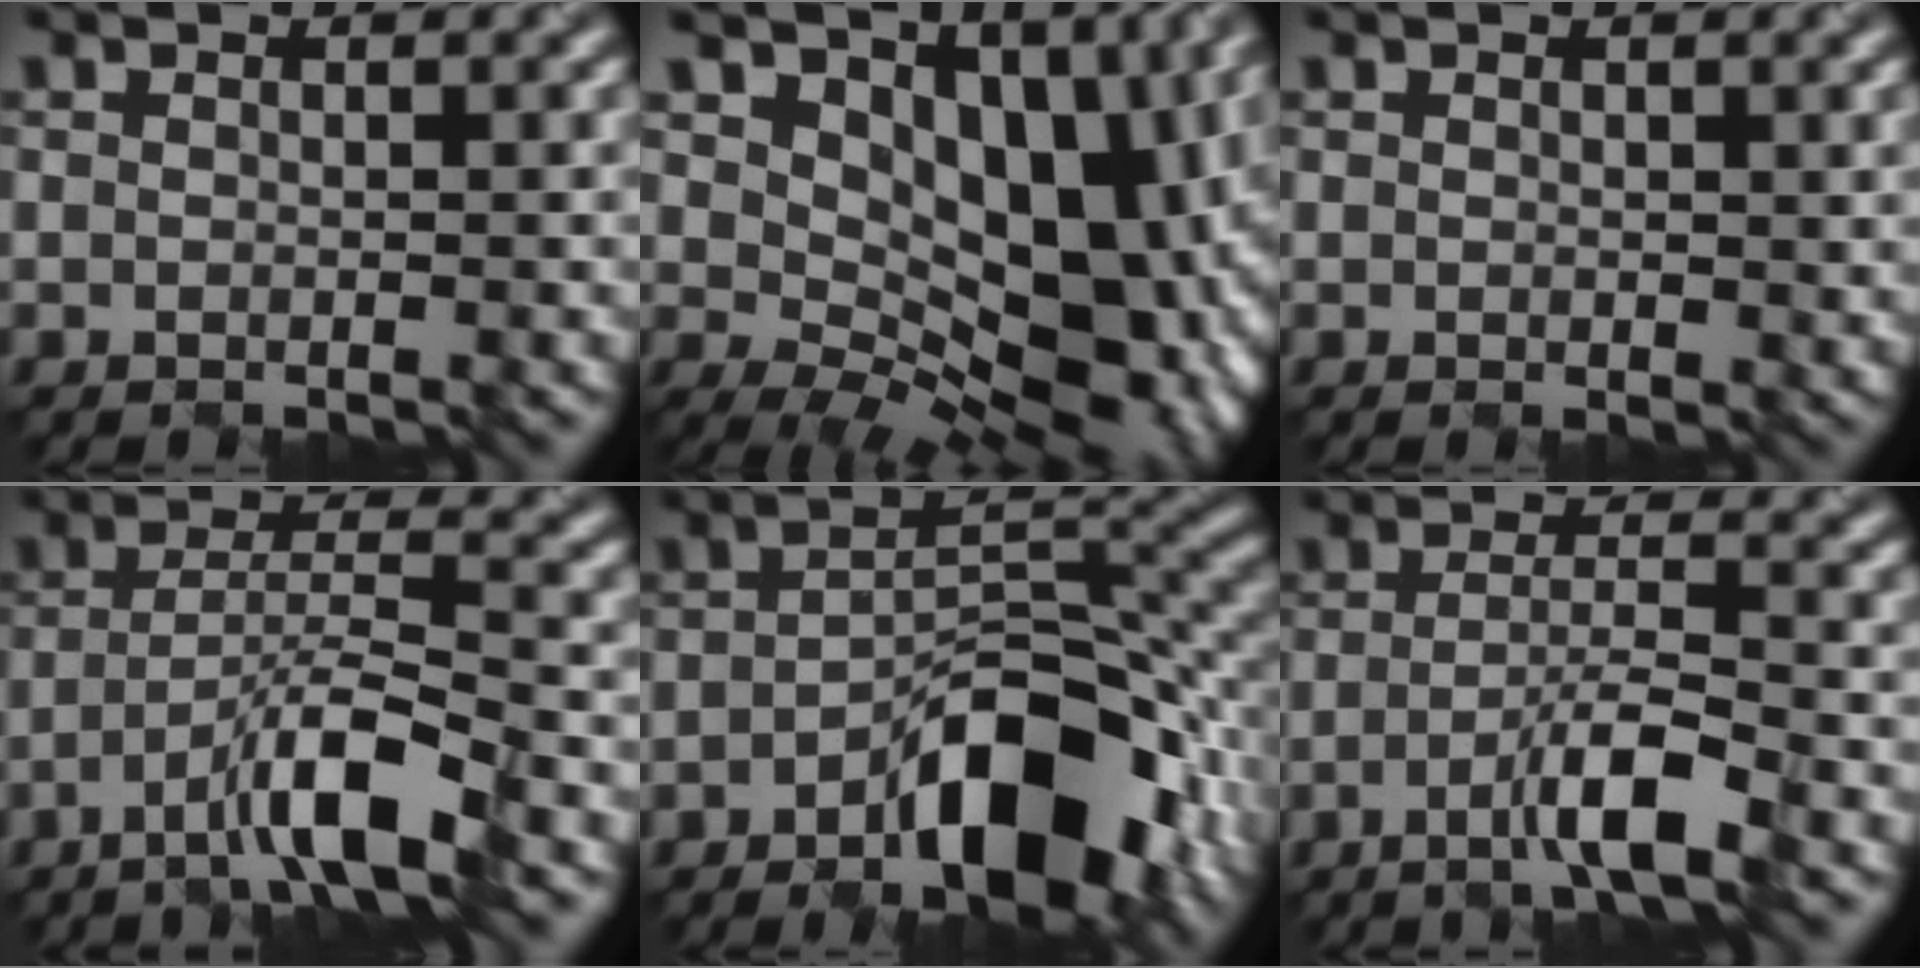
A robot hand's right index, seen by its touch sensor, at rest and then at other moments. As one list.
[{"total": 14.4, "force": [1.6, 9.2, 10.9], "torque": [-0.139, -0.015, 0.036]}, {"total": 0.7, "force": [0.6, 0.2, 0.3], "torque": [-0.009, -0.005, 0.018]}, {"total": 6.3, "force": [-3.6, 0.6, 5.1], "torque": [-0.094, 0.008, -0.064]}, {"total": 9.9, "force": [-5.0, 4.2, 7.4], "torque": [-0.109, 0.016, -0.086]}, {"total": 4.4, "force": [-2.2, 0.3, 3.7], "torque": [-0.067, 0.008, -0.044]}]